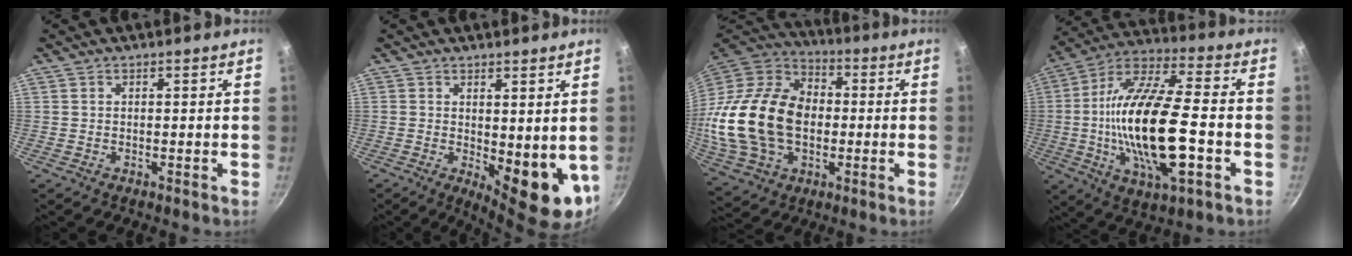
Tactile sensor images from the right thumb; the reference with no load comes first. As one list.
[{"total": 10.6, "force": [0.1, 4.6, 9.5], "torque": [-0.103, -0.018, 0.015]}, {"total": 26.0, "force": [-1.4, 18.0, 18.6], "torque": [-0.348, 0.028, -0.018]}, {"total": 23.3, "force": [-3.7, 8.3, 21.5], "torque": [-0.404, 0.017, -0.075]}]